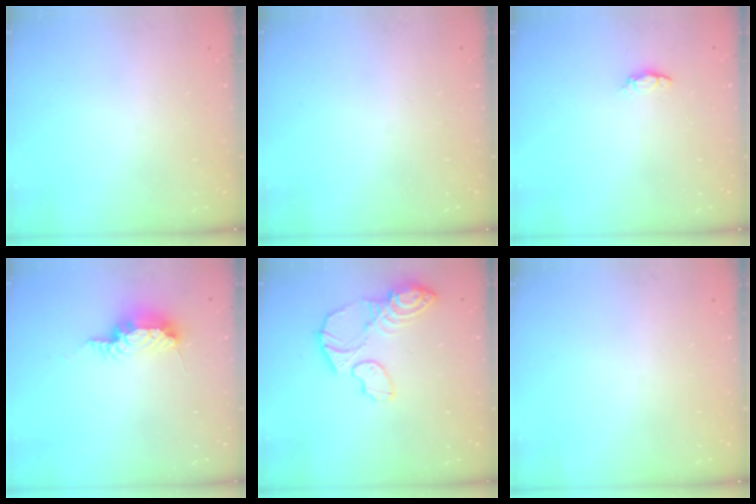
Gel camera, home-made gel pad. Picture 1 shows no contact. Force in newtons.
{"total": 0.0}
{"total": 2.5, "press": 2.5, "slide": 0.4}
{"total": 7.9, "press": 7.7, "slide": 1.8}
{"total": 13.6, "press": 13.5, "slide": 1.1}
{"total": 0.0}